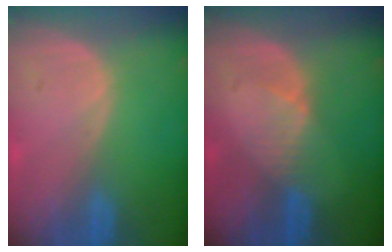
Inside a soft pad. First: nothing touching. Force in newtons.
{"total": 2.7, "press": 2.7, "slide": 0.3}